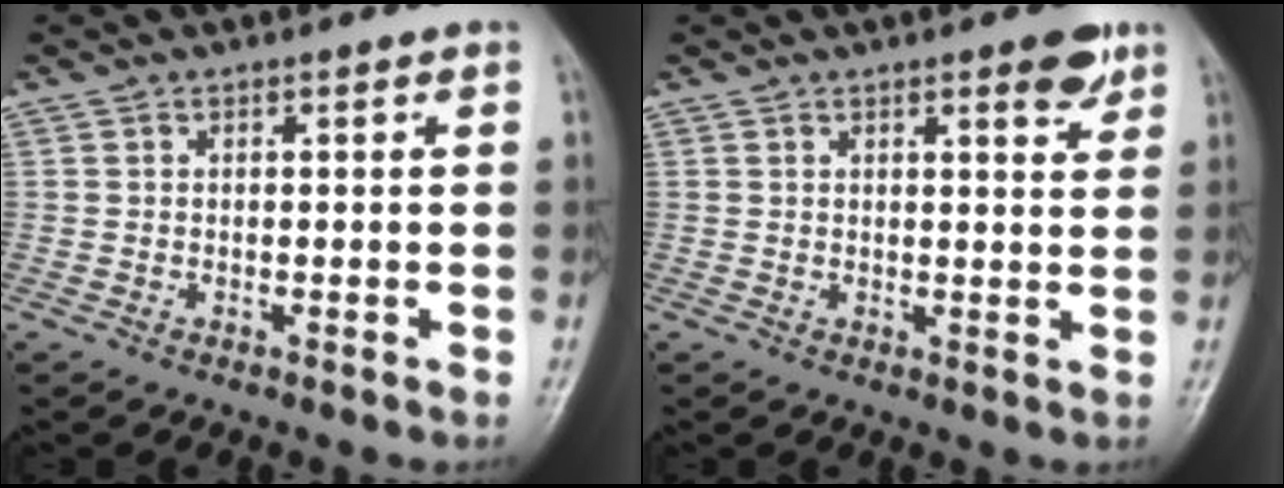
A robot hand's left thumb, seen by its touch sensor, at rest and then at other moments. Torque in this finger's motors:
{"motor_torque": [0.00, -0.06, -0.20, 0.02, 0.05]}